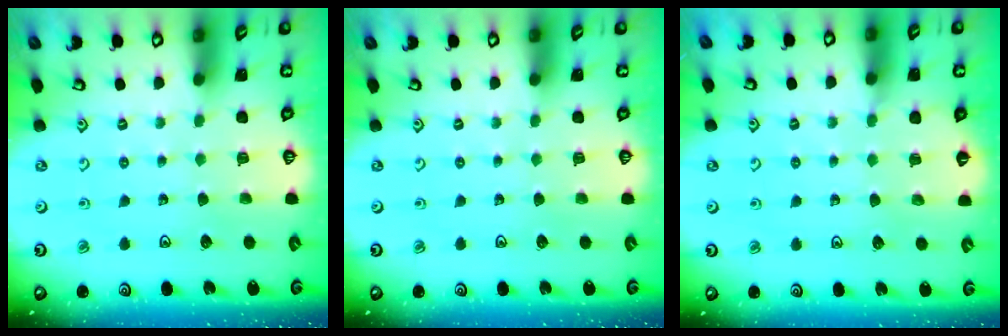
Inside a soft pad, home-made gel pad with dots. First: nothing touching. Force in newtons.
{"total": 0.0}
{"total": 3.9, "press": 3.8, "slide": 0.5}